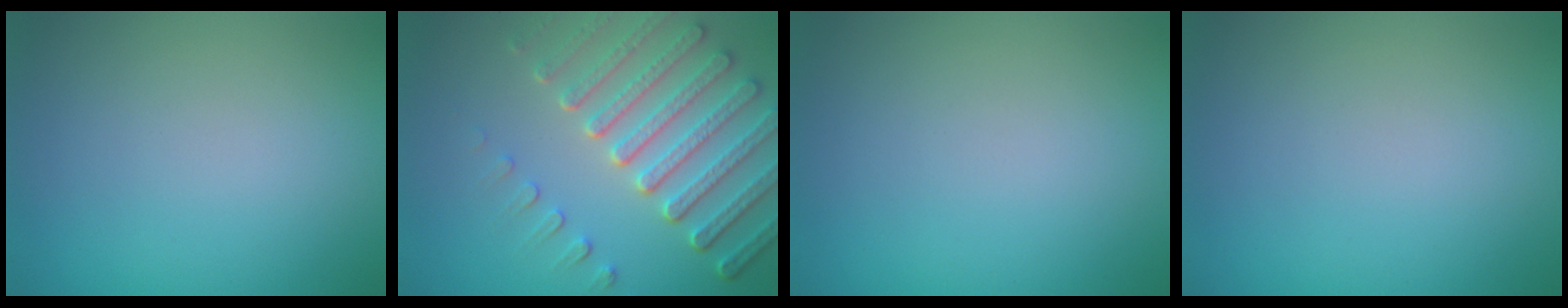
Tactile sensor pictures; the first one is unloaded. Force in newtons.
{"total": 6.4, "press": 5.2, "slide": 3.8}
{"total": 0.0}
{"total": 0.0}